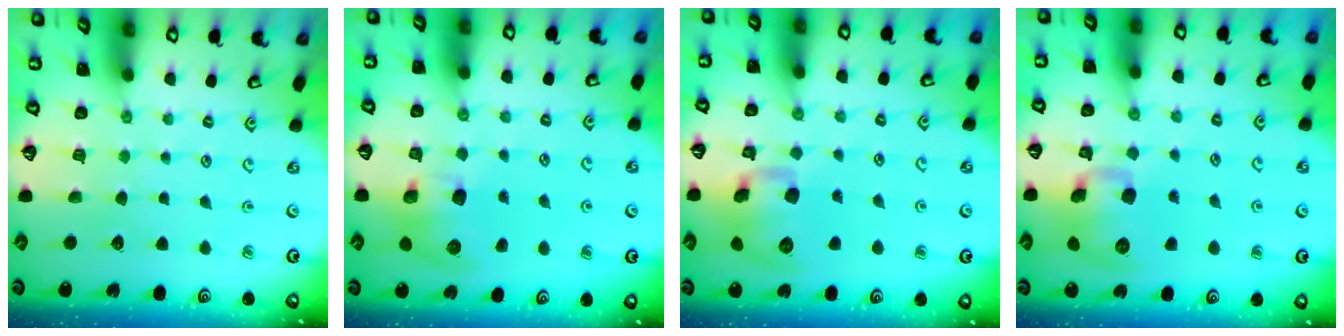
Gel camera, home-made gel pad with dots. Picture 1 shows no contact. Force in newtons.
{"total": 9.5, "press": 9.4, "slide": 1.1}
{"total": 12.9, "press": 12.7, "slide": 2.1}
{"total": 12.3, "press": 12.1, "slide": 2.0}